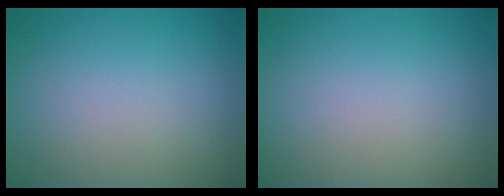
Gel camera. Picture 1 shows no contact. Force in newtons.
{"total": 0.0}